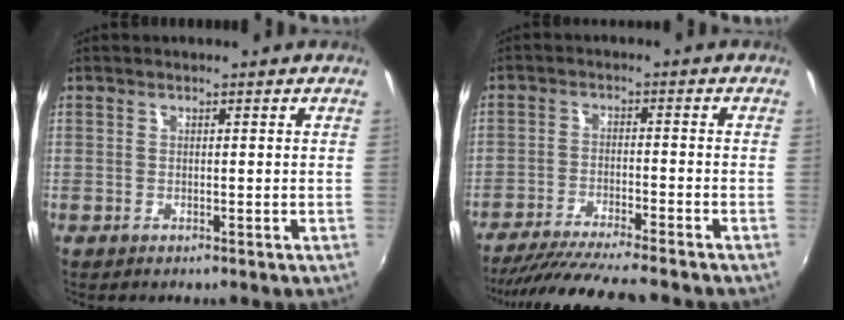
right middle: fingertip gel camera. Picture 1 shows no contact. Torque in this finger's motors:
{"motor_torque": [1.05, -1.09, 0.15, 0.08]}